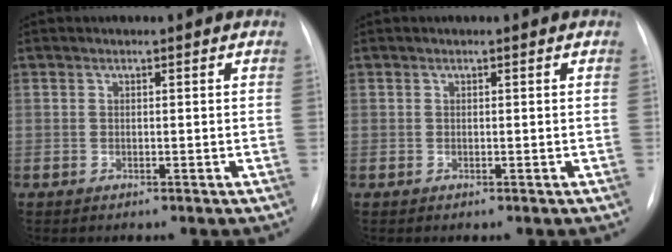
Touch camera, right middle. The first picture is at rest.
{"total": 0.0}